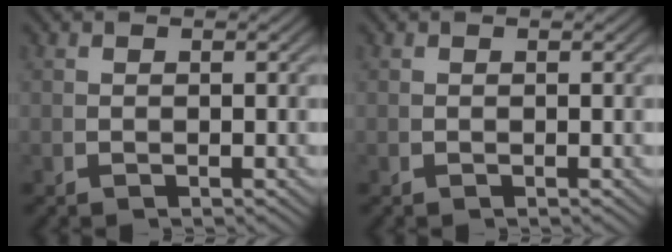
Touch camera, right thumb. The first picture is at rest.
{"total": 0.0}